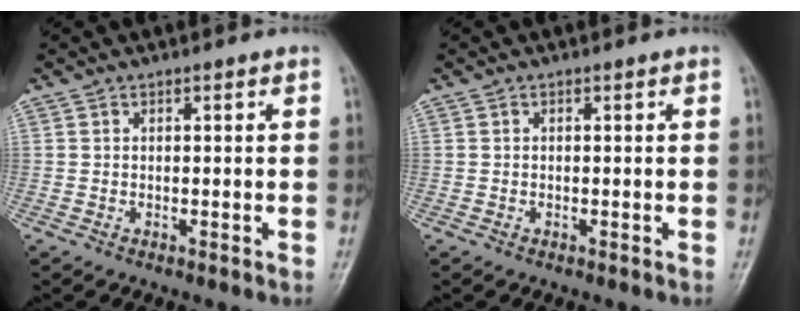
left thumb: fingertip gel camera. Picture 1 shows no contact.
{"total": 0.0}